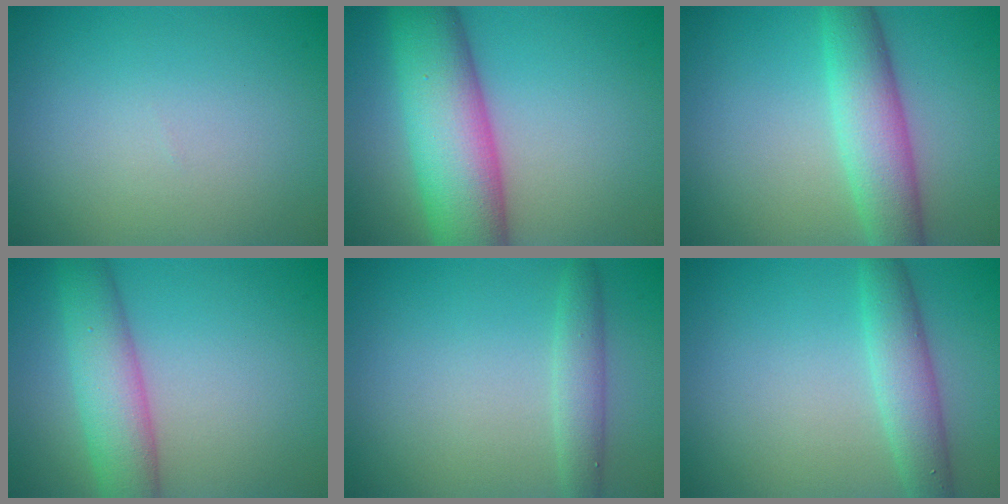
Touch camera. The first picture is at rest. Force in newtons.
{"total": 10.5, "press": 10.5, "slide": 0.2}
{"total": 5.5, "press": 5.5, "slide": 0.4}
{"total": 5.5, "press": 5.5, "slide": 0.1}
{"total": 2.1, "press": 2.1, "slide": 0.1}
{"total": 3.5, "press": 3.5, "slide": 0.2}